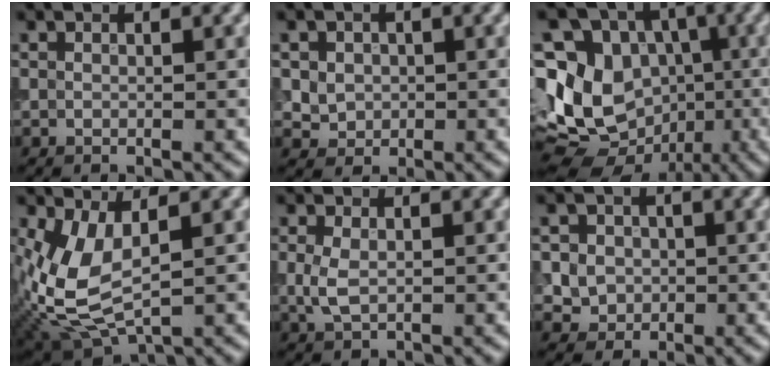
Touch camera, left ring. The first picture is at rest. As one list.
[{"total": 2.7, "force": [0.4, 2.4, 1.2], "torque": [-0.015, 0.003, 0.009]}, {"total": 12.5, "force": [-1.8, 10.6, 6.4], "torque": [-0.139, 0.000, -0.045]}, {"total": 7.4, "force": [0.2, 3.7, 6.5], "torque": [-0.161, -0.008, 0.008]}, {"total": 2.0, "force": [0.1, 1.2, 1.6], "torque": [-0.041, 0.000, 0.004]}, {"total": 4.6, "force": [0.3, 4.3, 1.6], "torque": [-0.017, 0.022, -0.004]}]